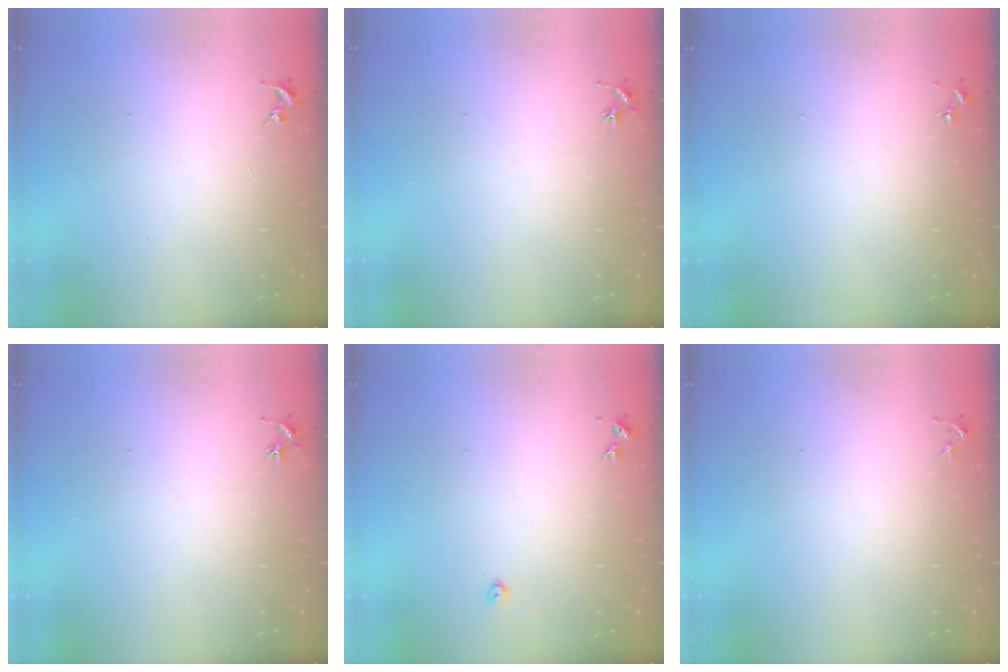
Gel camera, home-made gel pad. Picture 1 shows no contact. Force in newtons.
{"total": 2.9, "press": 2.9, "slide": 0.3}
{"total": 0.0}
{"total": 2.9, "press": 2.9, "slide": 0.3}
{"total": 2.2, "press": 2.2, "slide": 0.3}
{"total": 3.3, "press": 3.2, "slide": 0.4}